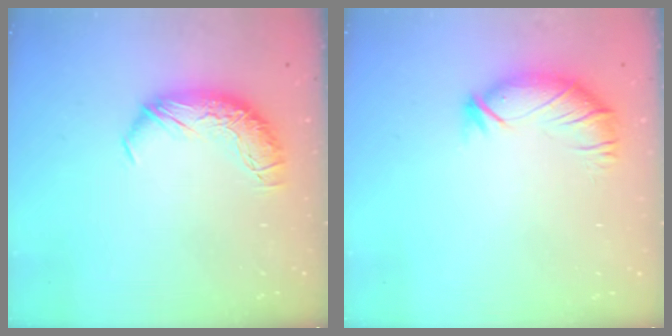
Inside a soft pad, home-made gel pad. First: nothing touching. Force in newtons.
{"total": 3.0, "press": 2.5, "slide": 1.6}